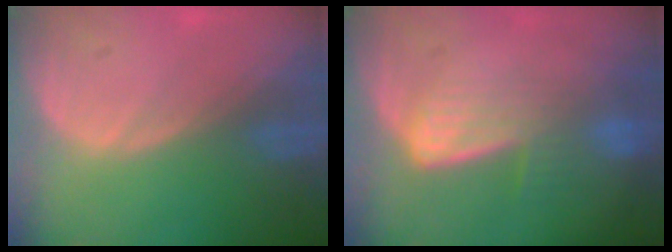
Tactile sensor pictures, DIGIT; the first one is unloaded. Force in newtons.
{"total": 7.2, "press": 6.0, "slide": 4.0}